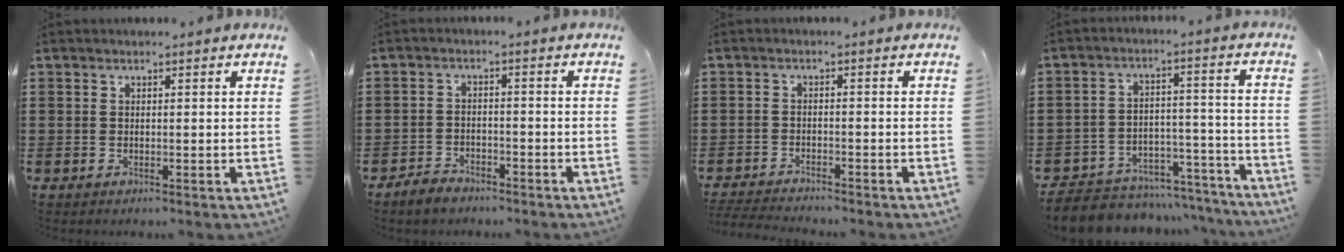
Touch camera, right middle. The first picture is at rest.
{"total": 2.6, "force": [-2.5, 0.7, 0.3], "torque": [-0.013, 0.005, -0.051]}
{"total": 2.7, "force": [-2.7, 0.0, 0.3], "torque": [-0.016, -0.006, -0.059]}
{"total": 5.8, "force": [-5.5, 2.0, 0.5], "torque": [-0.007, 0.019, -0.107]}